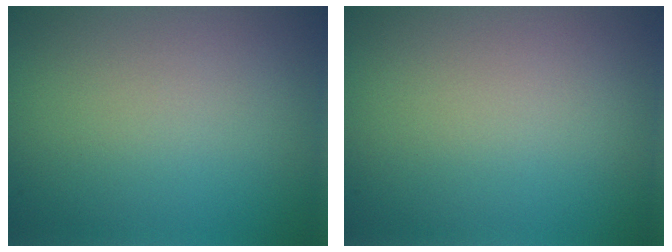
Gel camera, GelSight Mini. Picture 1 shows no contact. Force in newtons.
{"total": 0.0}